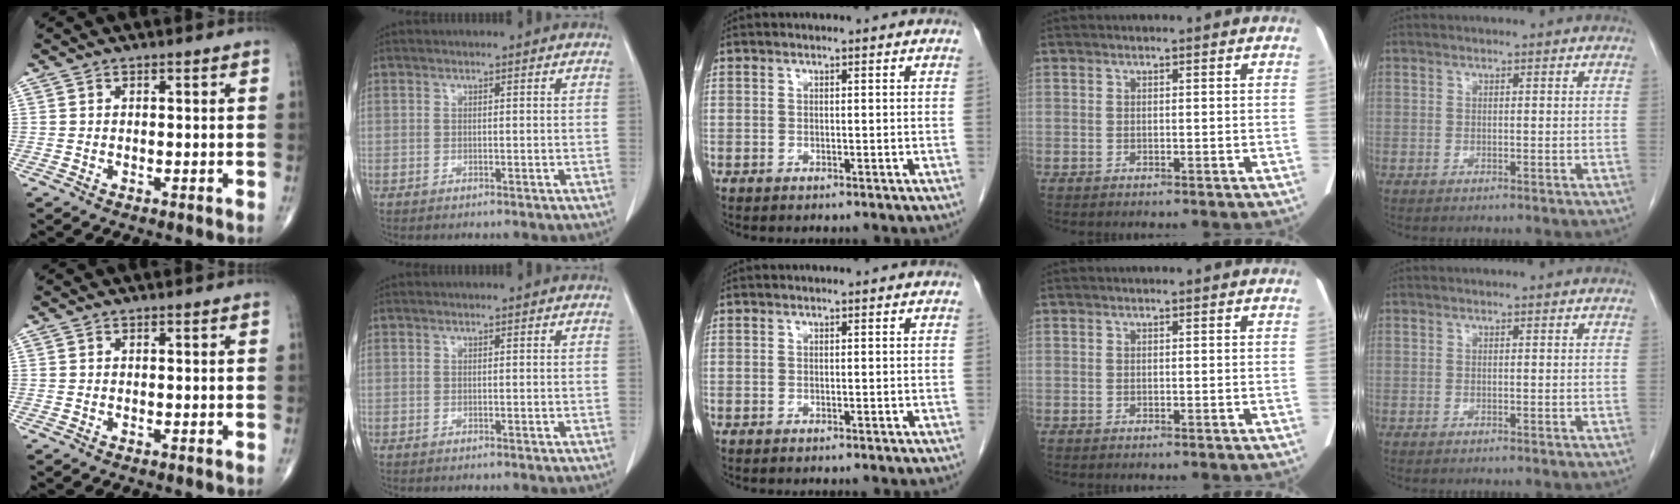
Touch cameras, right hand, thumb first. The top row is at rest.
{}